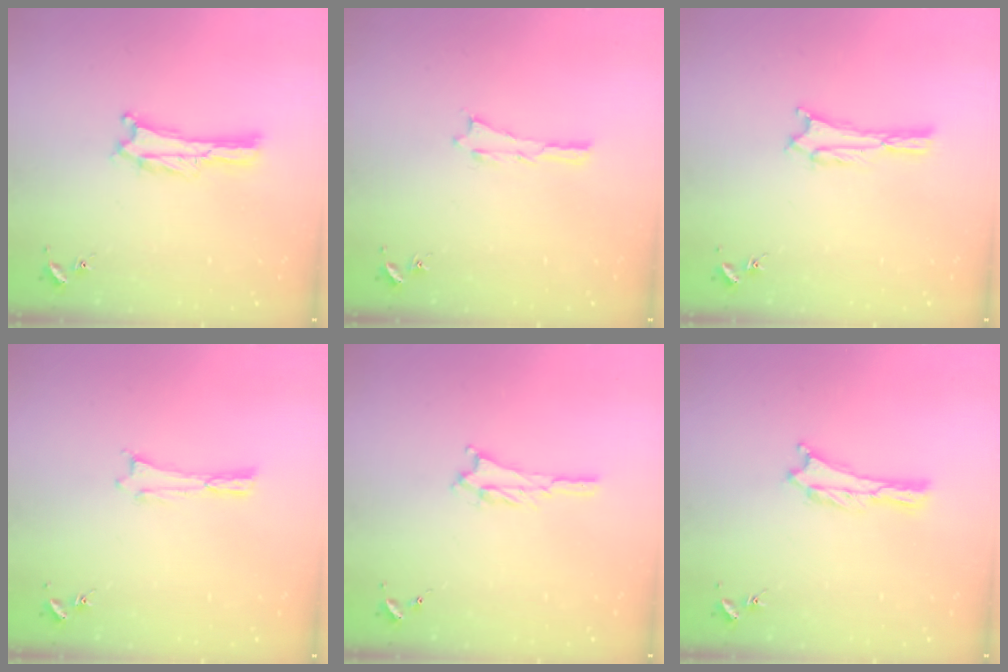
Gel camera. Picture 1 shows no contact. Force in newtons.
{"total": 0.0}
{"total": 1.7, "press": 1.7, "slide": 0.3}
{"total": 0.0}
{"total": 1.5, "press": 1.5, "slide": 0.3}
{"total": 0.0}